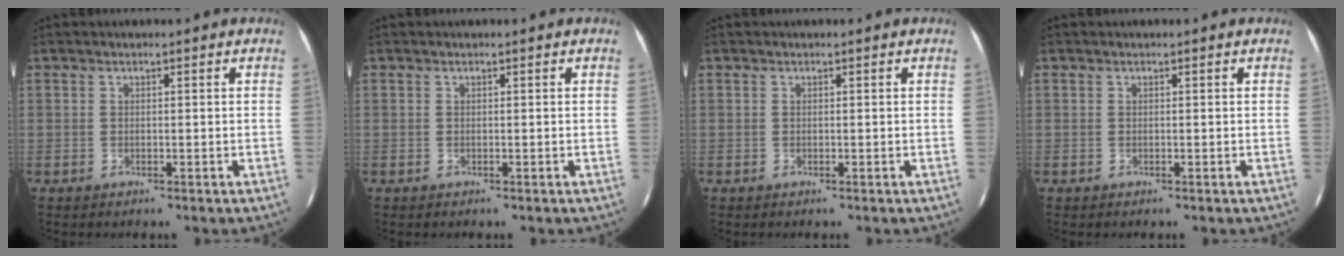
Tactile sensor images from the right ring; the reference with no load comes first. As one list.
[{"total": 0.0}, {"total": 0.0}, {"total": 0.0}]